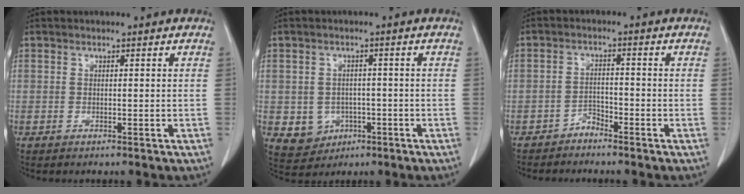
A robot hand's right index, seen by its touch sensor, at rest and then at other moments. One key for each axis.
{"total": 5.2, "fx": -1.4, "fy": 4.8, "fz": 1.4, "tx": -0.020, "ty": 0.005, "tz": -0.009}
{"total": 2.2, "fx": -2.0, "fy": 0.7, "fz": 0.3, "tx": 0.001, "ty": 0.003, "tz": -0.036}